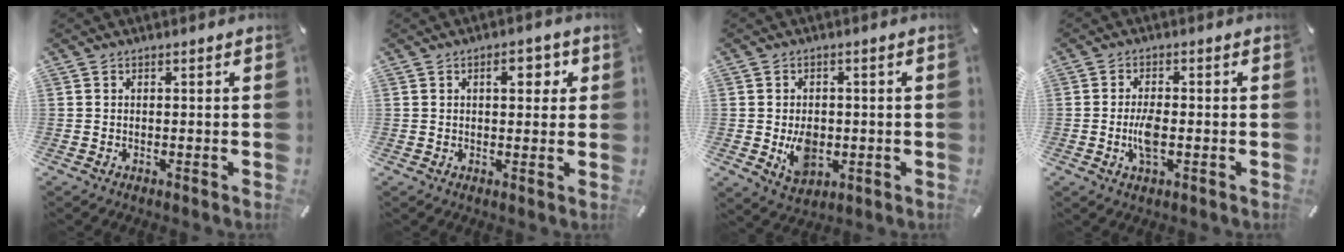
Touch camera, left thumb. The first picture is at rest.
{"total": 4.8, "force": [1.6, 2.5, 3.8], "torque": [-0.042, -0.005, 0.014]}
{"total": 7.3, "force": [-1.0, 5.7, 4.4], "torque": [-0.064, 0.001, -0.014]}
{"total": 5.0, "force": [-1.0, 2.0, 4.5], "torque": [-0.098, -0.001, -0.021]}